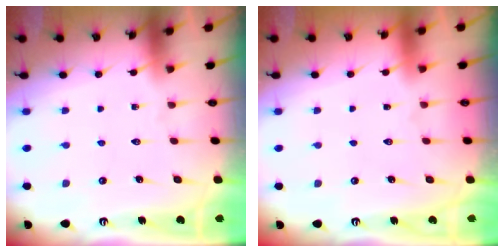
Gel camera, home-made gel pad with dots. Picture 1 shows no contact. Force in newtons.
{"total": 1.6, "press": 1.6, "slide": 0.1}